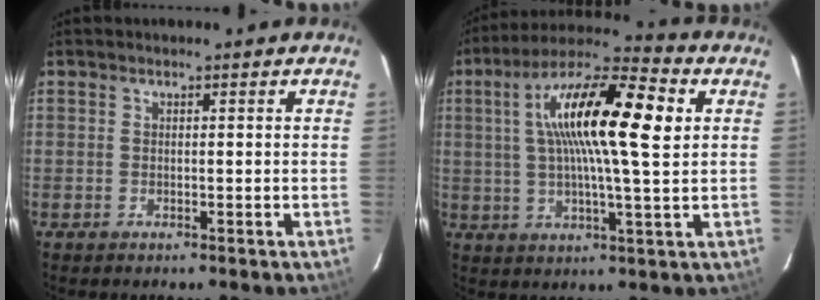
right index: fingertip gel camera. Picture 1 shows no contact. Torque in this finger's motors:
{"motor_torque": [1.93, 0.21, 1.05, 0.21]}